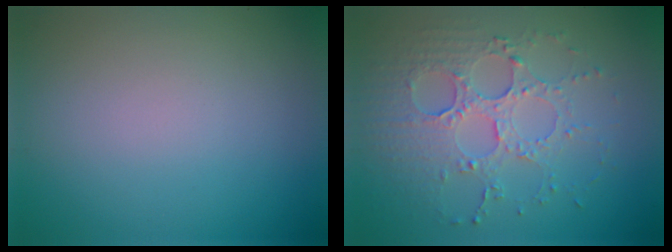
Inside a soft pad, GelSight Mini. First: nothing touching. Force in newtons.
{"total": 4.0, "press": 3.6, "slide": 1.7}